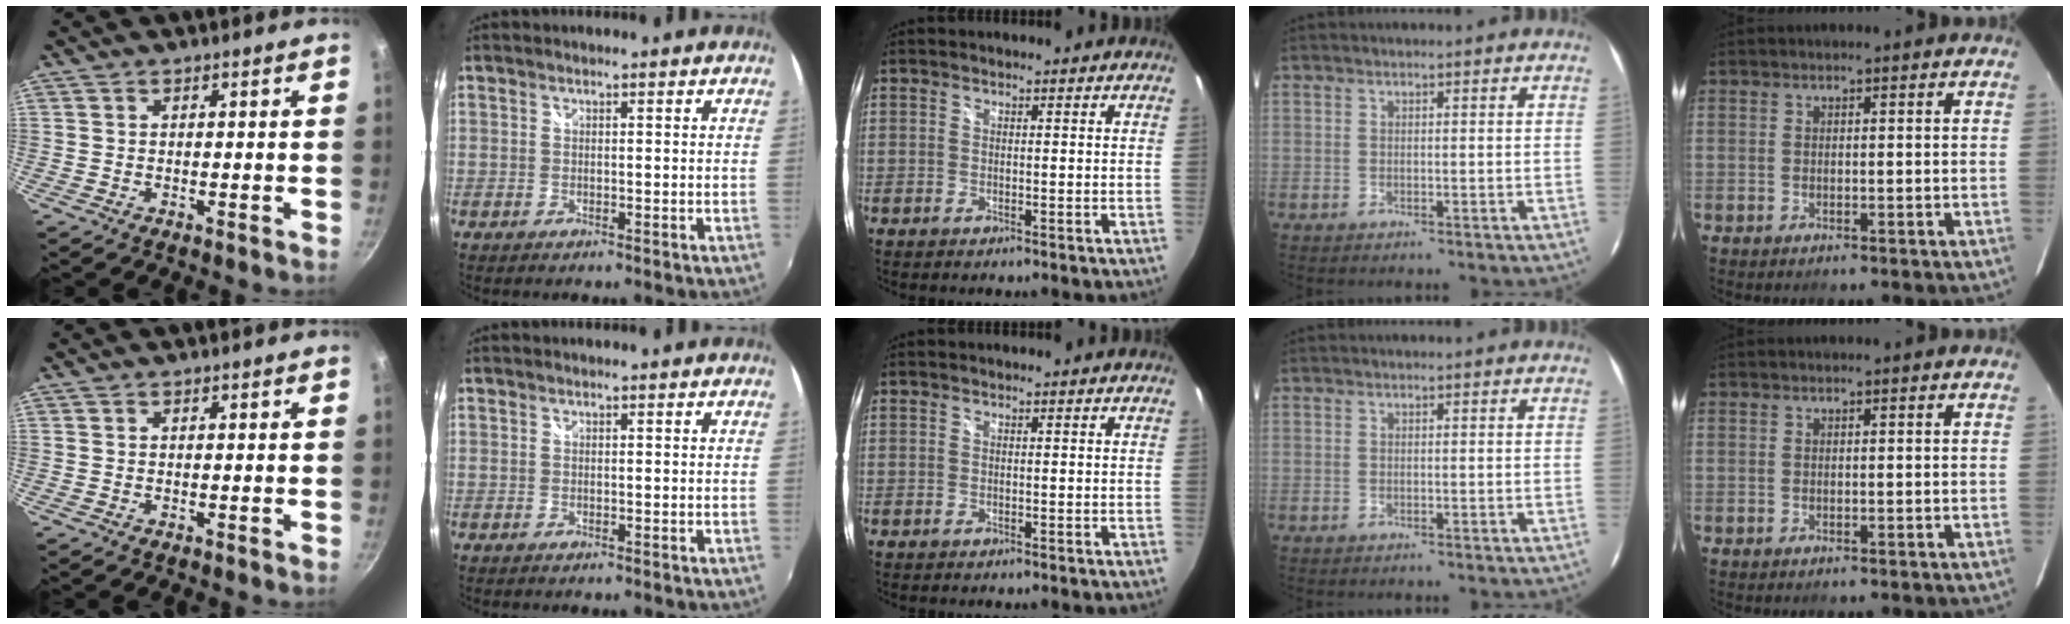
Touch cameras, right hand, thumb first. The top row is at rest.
{}